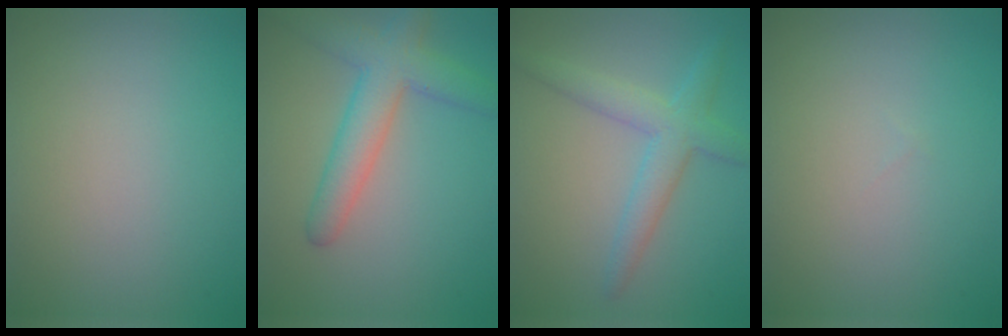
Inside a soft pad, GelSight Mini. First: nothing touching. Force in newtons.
{"total": 5.1, "press": 5.1, "slide": 0.2}
{"total": 3.8, "press": 3.8, "slide": 0.1}
{"total": 0.0}